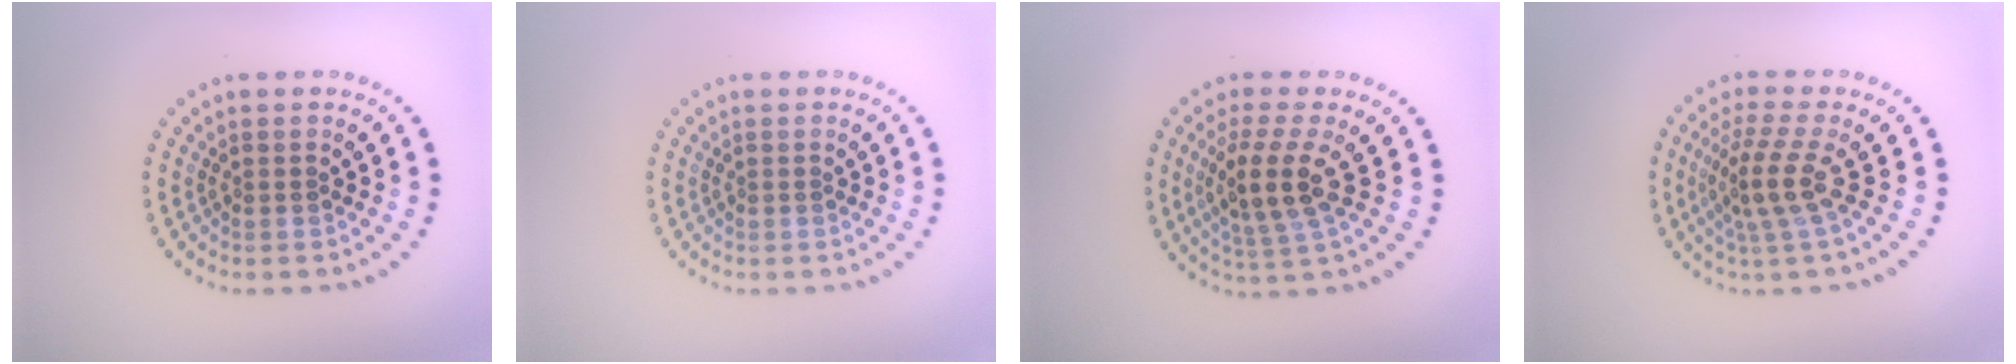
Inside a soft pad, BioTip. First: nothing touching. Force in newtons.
{"total": 0.0}
{"total": 4.3, "press": 3.7, "slide": 2.1}
{"total": 3.4, "press": 2.6, "slide": 2.2}